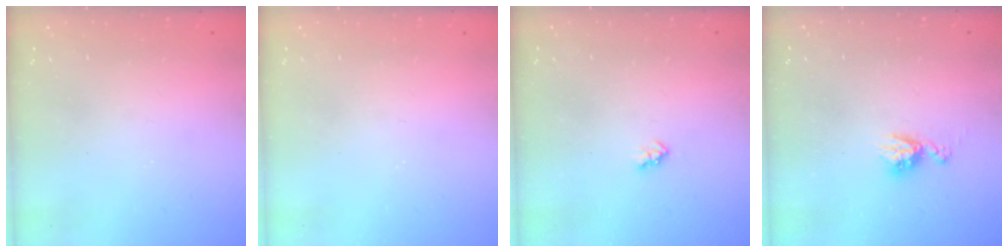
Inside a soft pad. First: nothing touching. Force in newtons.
{"total": 0.0}
{"total": 2.0, "press": 2.0, "slide": 0.3}
{"total": 5.0, "press": 4.9, "slide": 0.6}